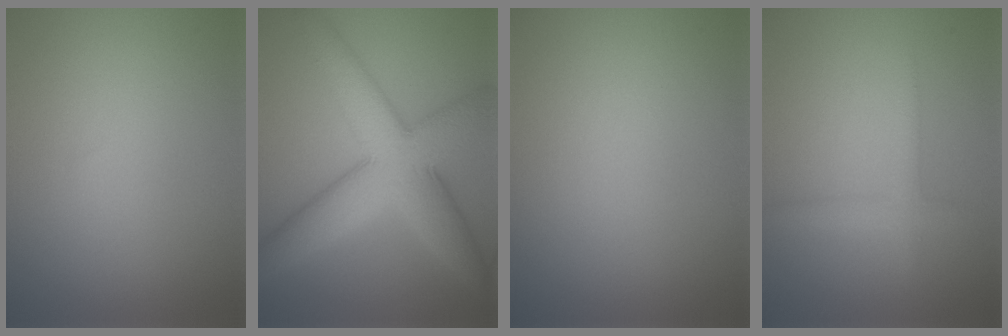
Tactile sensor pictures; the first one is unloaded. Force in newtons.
{"total": 9.2, "press": 9.2, "slide": 0.1}
{"total": 0.0}
{"total": 1.8, "press": 1.8, "slide": 0.2}